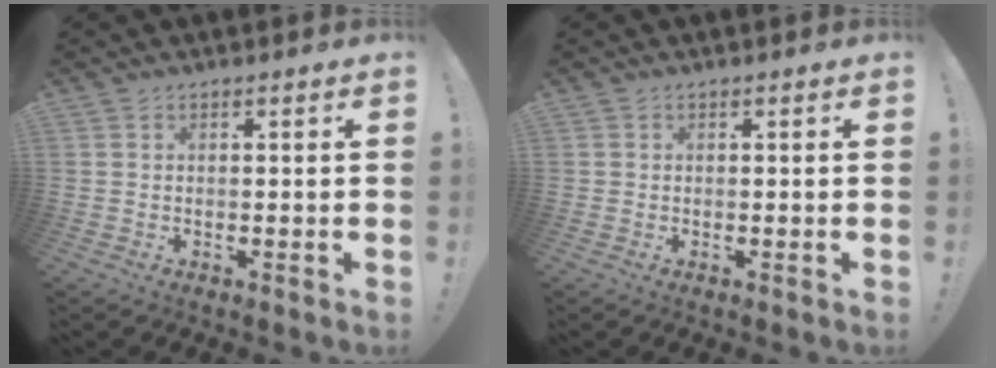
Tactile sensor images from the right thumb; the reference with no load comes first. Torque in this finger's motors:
{"motor_torque": [-0.01, -0.05, -0.02, 0.07, -0.03]}